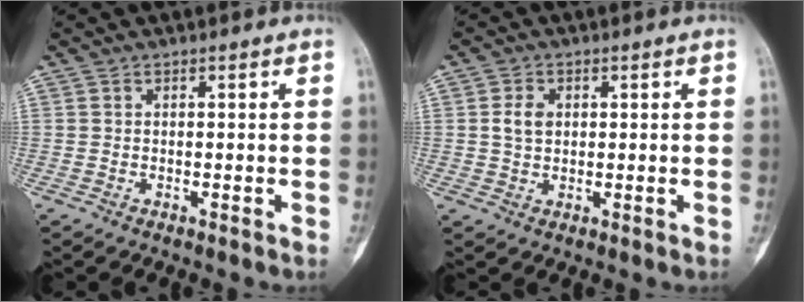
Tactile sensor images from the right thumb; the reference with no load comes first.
{"total": 3.5, "force": [0.7, 2.7, 2.2], "torque": [-0.037, 0.002, 0.013]}